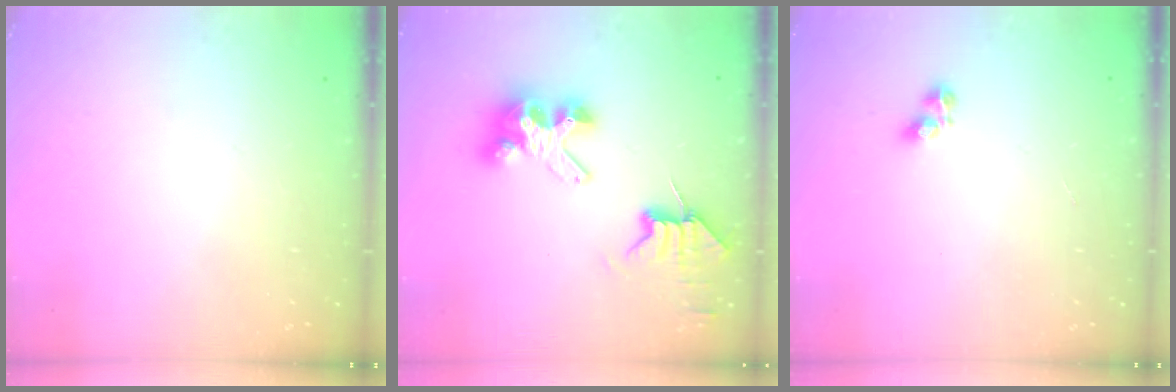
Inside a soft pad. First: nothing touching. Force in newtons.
{"total": 8.9, "press": 8.9, "slide": 0.9}
{"total": 2.8, "press": 2.6, "slide": 1.1}